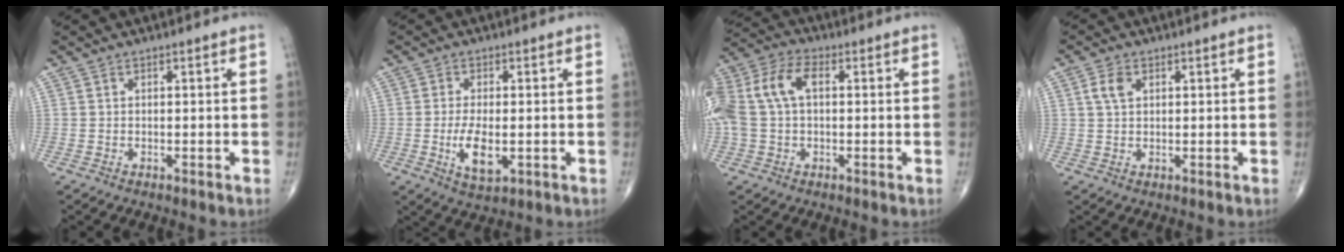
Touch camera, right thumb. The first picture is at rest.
{"total": 6.3, "force": [-1.2, 2.8, 5.5], "torque": [-0.100, -0.010, -0.015]}
{"total": 13.2, "force": [2.0, 8.0, 10.4], "torque": [-0.244, 0.038, 0.035]}
{"total": 3.2, "force": [1.1, 2.0, 2.2], "torque": [-0.043, 0.004, 0.022]}